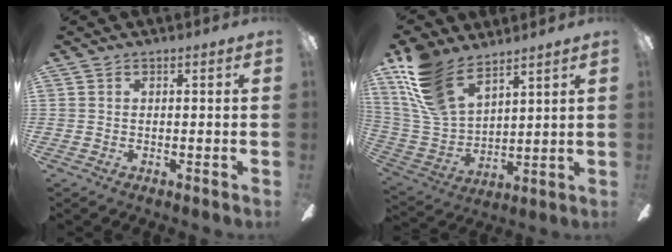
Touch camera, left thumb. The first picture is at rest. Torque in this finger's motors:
{"motor_torque": [0.61, -0.14, 1.70, -1.07, 0.36]}